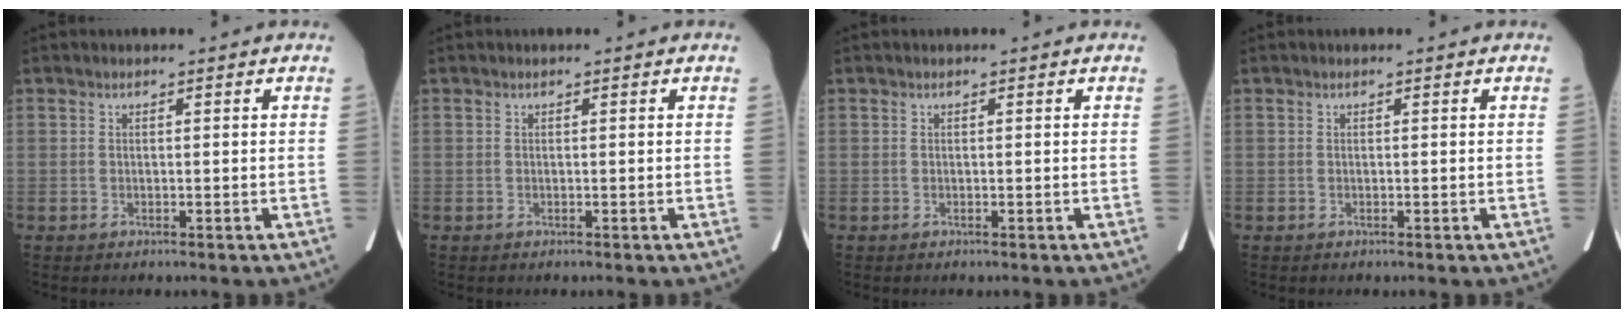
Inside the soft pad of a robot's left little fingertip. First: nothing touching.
{"total": 0.0}
{"total": 0.0}
{"total": 0.0}